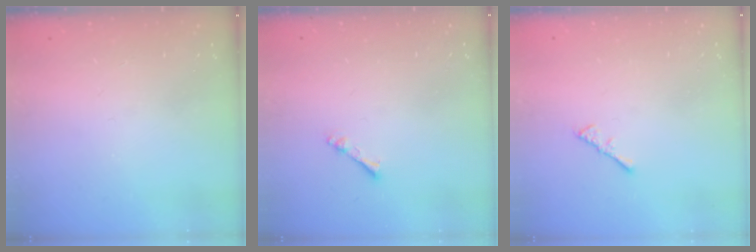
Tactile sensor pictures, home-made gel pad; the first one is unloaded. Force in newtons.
{"total": 1.1, "press": 1.1, "slide": 0.2}
{"total": 2.2, "press": 2.1, "slide": 0.5}